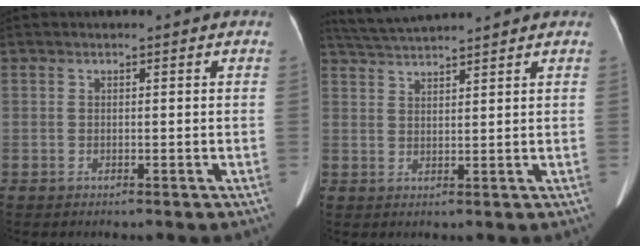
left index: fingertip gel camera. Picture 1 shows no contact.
{"total": 6.9, "force": [6.5, -0.8, 2.3], "torque": [-0.049, 0.028, 0.113]}